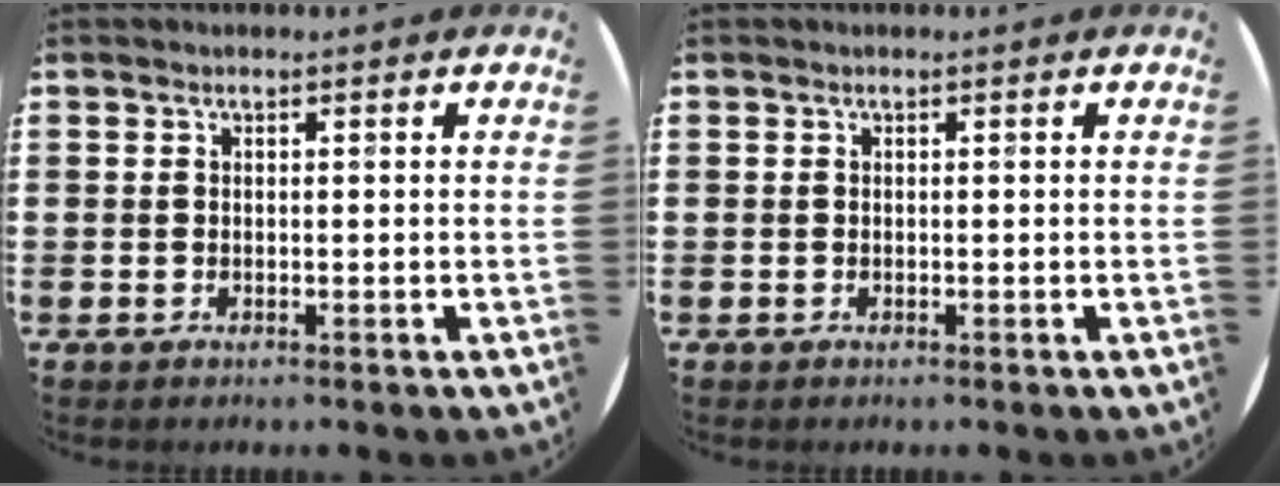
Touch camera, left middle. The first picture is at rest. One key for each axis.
{"total": 0.0}